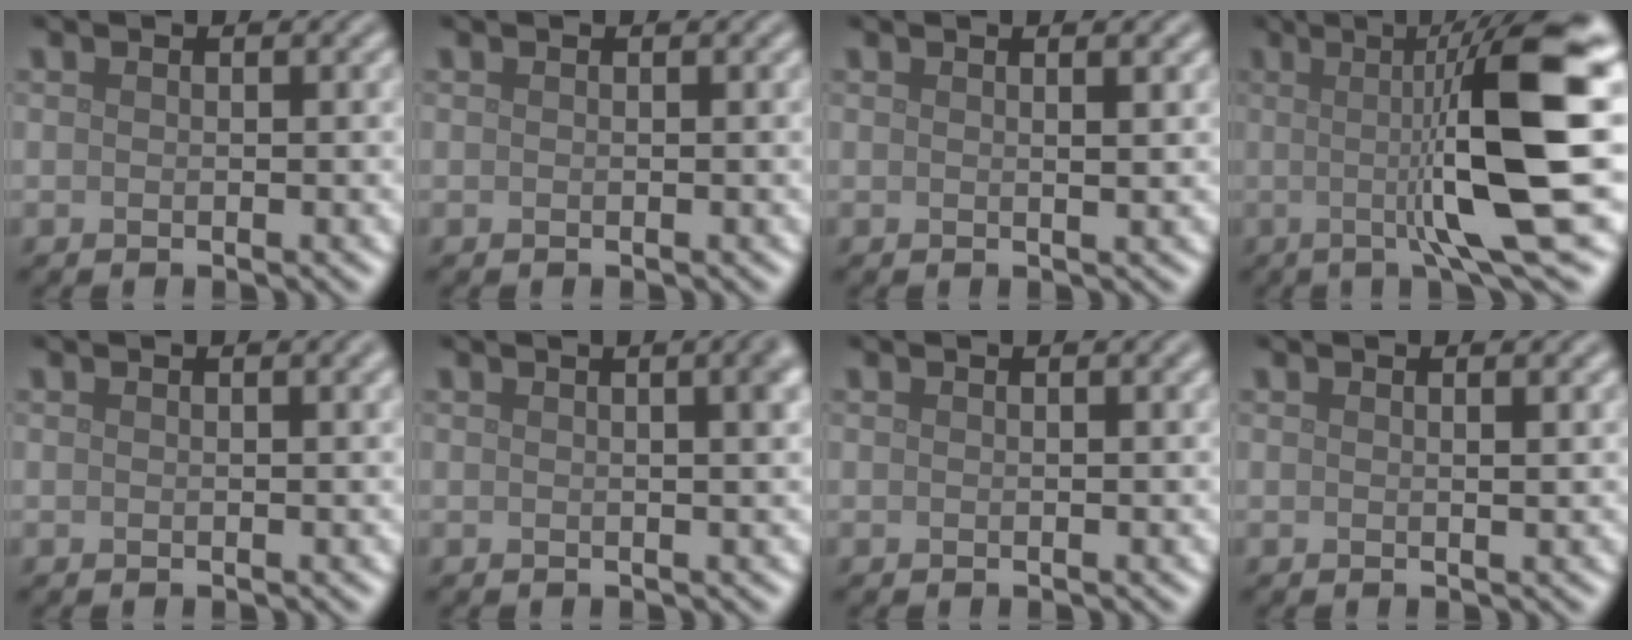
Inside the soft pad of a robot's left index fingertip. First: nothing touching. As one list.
[{"total": 0.0}, {"total": 1.4, "force": [0.5, 0.5, 1.2], "torque": [-0.010, 0.001, 0.002]}, {"total": 12.1, "force": [0.6, 2.2, 11.9], "torque": [-0.156, 0.003, 0.005]}, {"total": 1.3, "force": [0.6, 0.4, 1.1], "torque": [-0.010, 0.004, 0.008]}, {"total": 5.8, "force": [1.8, 2.7, 4.8], "torque": [-0.017, 0.036, -0.009]}, {"total": 0.8, "force": [0.4, 0.2, 0.6], "torque": [-0.007, 0.004, 0.006]}, {"total": 1.0, "force": [0.4, 0.4, 0.9], "torque": [-0.005, 0.002, 0.003]}]